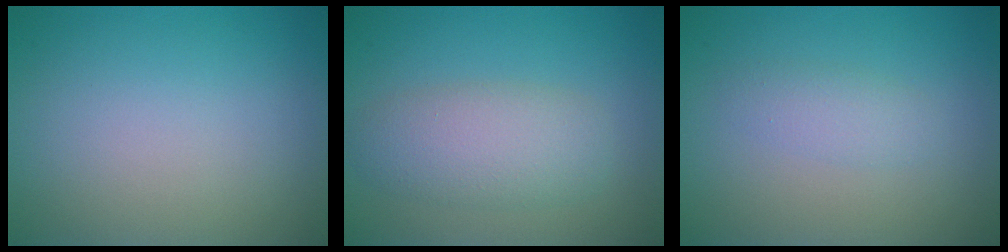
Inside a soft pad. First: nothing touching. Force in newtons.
{"total": 4.4, "press": 4.4, "slide": 0.1}
{"total": 1.6, "press": 1.6, "slide": 0.0}